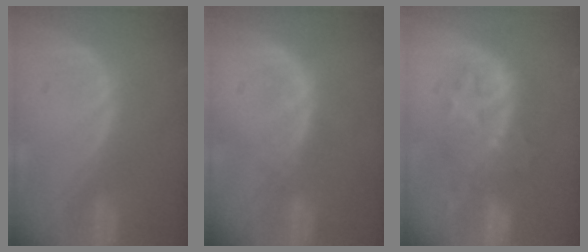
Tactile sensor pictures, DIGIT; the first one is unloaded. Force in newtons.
{"total": 1.4, "press": 1.4, "slide": 0.2}
{"total": 8.4, "press": 8.2, "slide": 1.6}